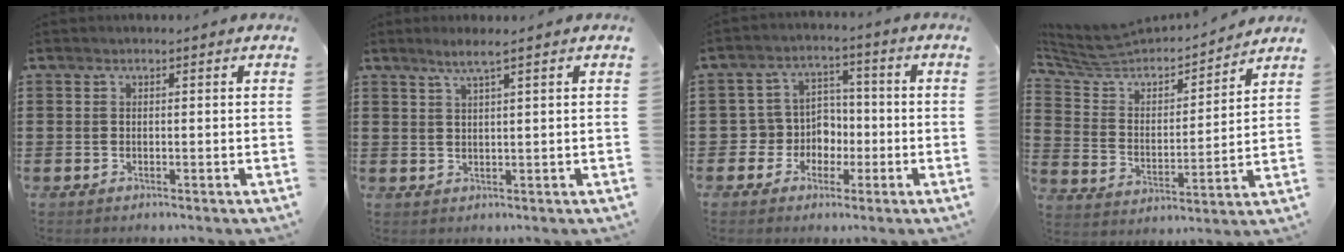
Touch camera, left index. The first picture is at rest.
{"total": 2.4, "force": [1.5, -0.2, 1.9], "torque": [-0.040, 0.000, 0.027]}
{"total": 5.6, "force": [-1.0, 5.4, 1.3], "torque": [-0.054, 0.006, -0.022]}
{"total": 5.2, "force": [4.7, 1.8, 1.3], "torque": [-0.058, -0.037, 0.073]}